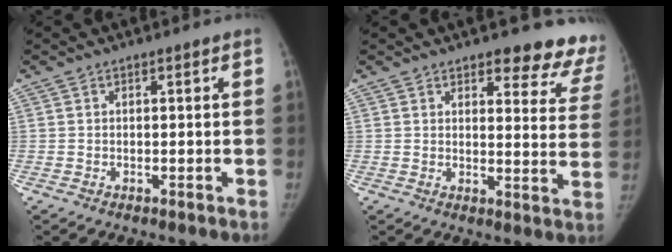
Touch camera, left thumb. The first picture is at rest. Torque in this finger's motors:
{"motor_torque": [-0.11, 0.28, 0.74, -0.38, 0.01]}